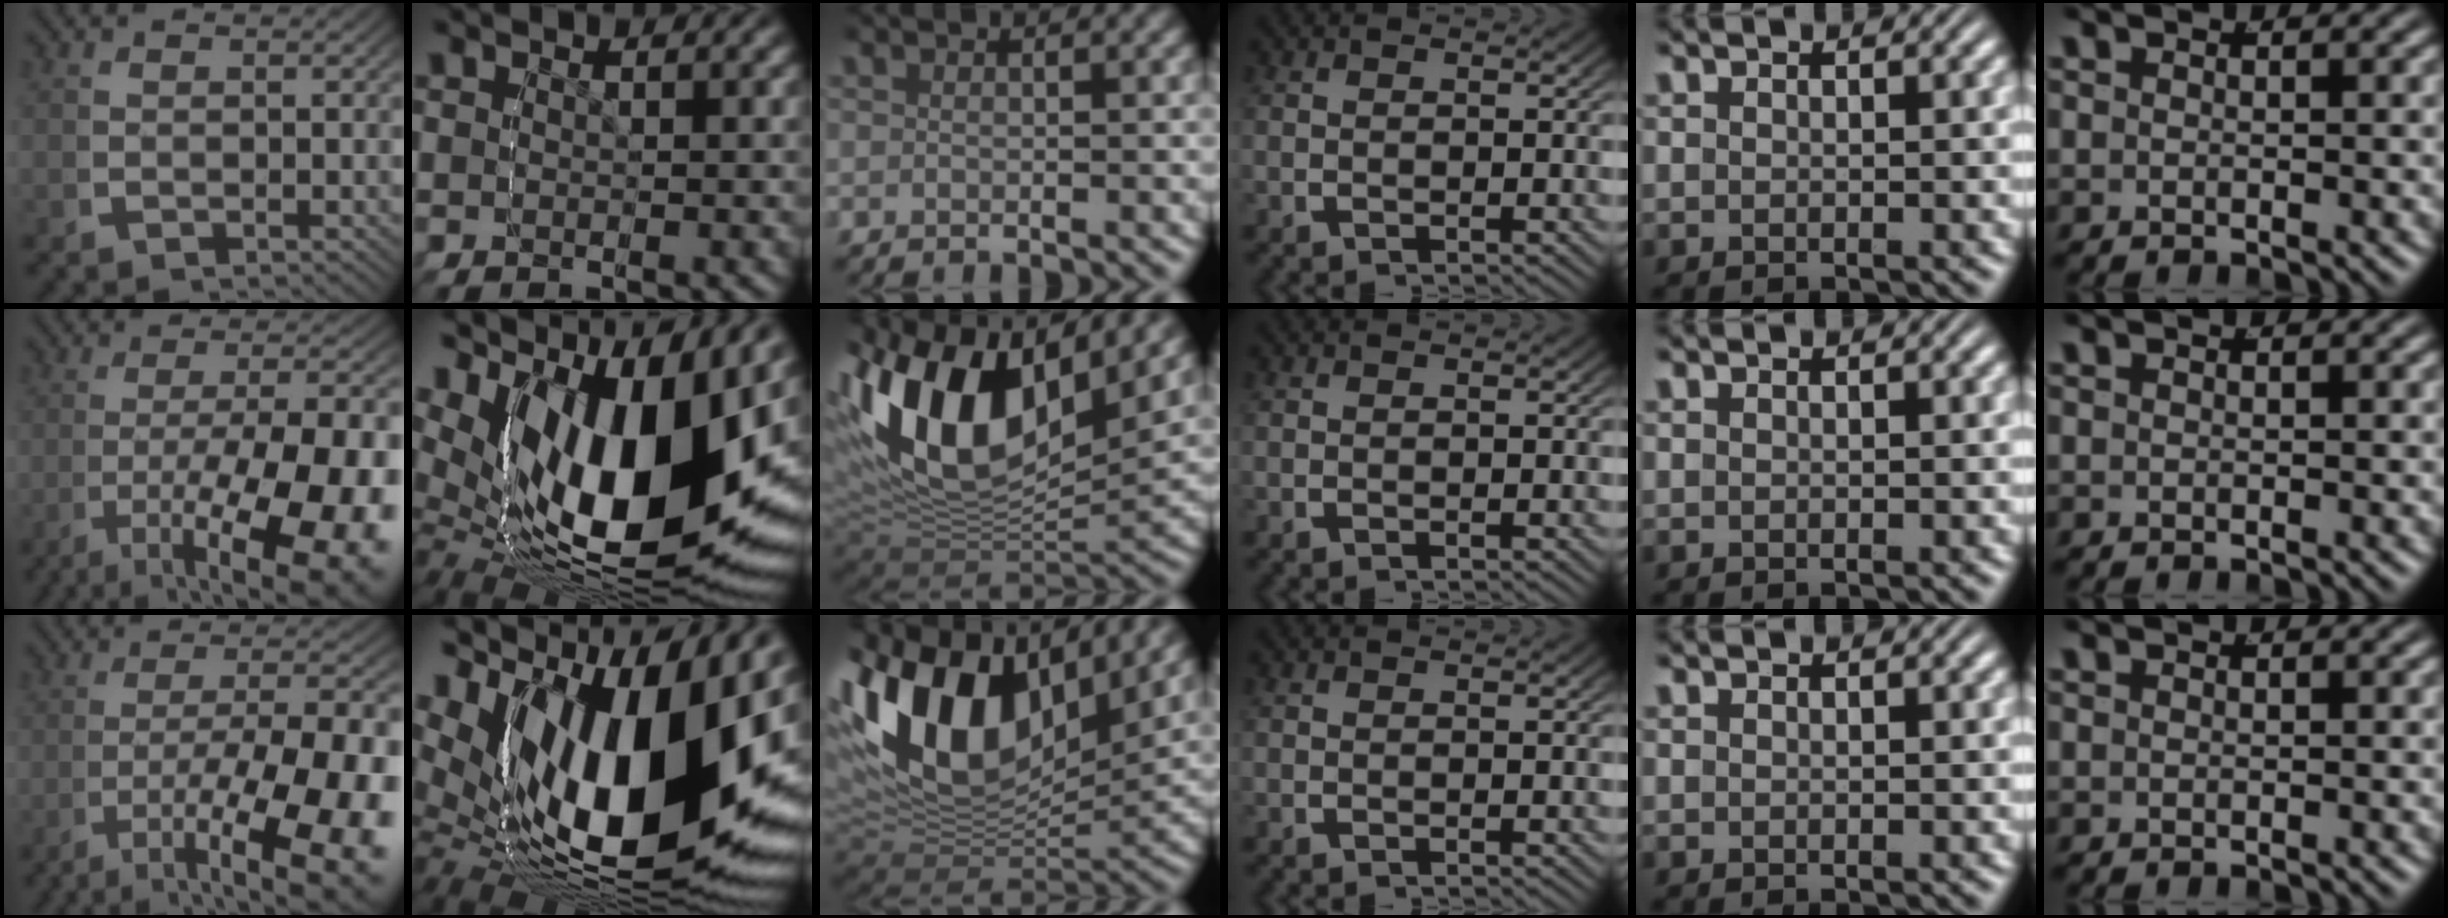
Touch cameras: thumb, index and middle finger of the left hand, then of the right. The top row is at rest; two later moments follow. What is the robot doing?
{"motion": "grasp_and_lifting", "object": "bottle"}